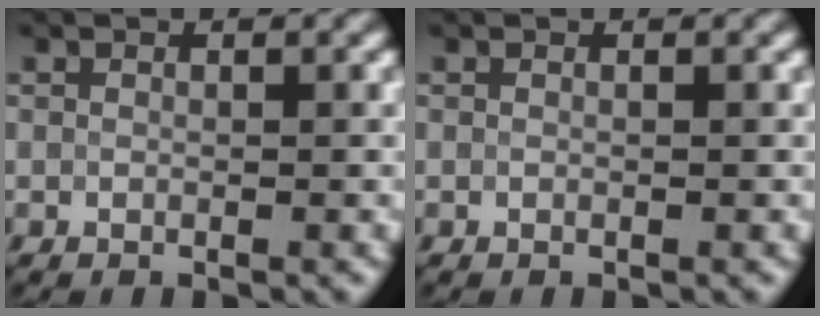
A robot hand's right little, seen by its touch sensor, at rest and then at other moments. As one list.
[{"total": 0.0}]